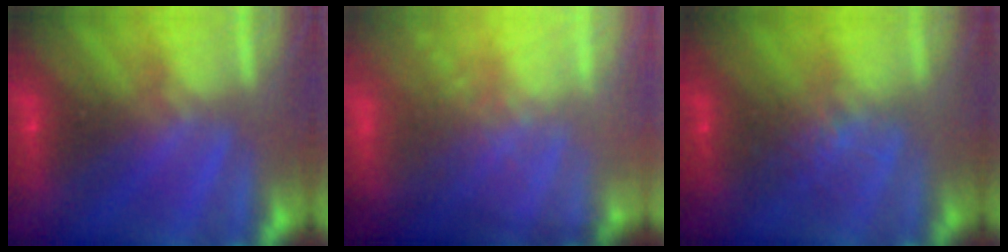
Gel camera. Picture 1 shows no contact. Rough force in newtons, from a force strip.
{"total": 8.1}
{"total": 2.7}